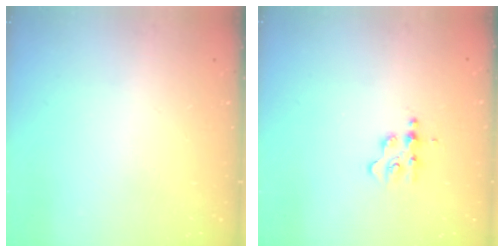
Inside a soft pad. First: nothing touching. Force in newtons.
{"total": 2.8, "press": 2.8, "slide": 0.3}